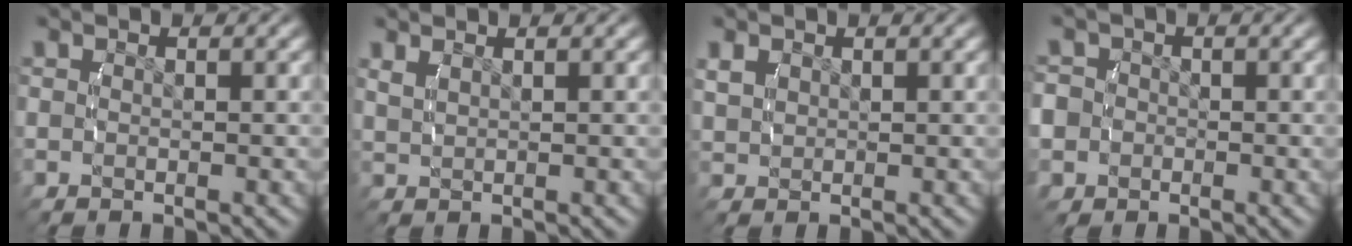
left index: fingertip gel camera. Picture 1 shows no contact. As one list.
[{"total": 1.0, "force": [0.9, -0.3, 0.4], "torque": [-0.009, 0.000, 0.028]}, {"total": 1.2, "force": [0.7, 0.7, 0.6], "torque": [-0.015, -0.005, 0.026]}, {"total": 5.6, "force": [-1.5, 5.1, 1.7], "torque": [-0.047, -0.024, -0.023]}]